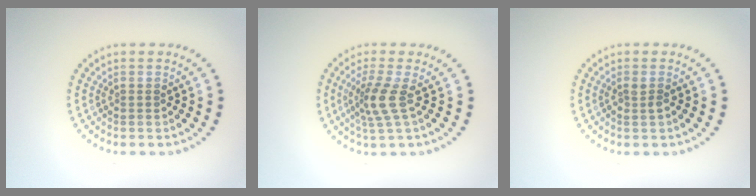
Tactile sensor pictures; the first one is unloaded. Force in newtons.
{"total": 2.9, "press": 2.1, "slide": 2.0}
{"total": 0.7, "press": 0.7, "slide": 0.2}